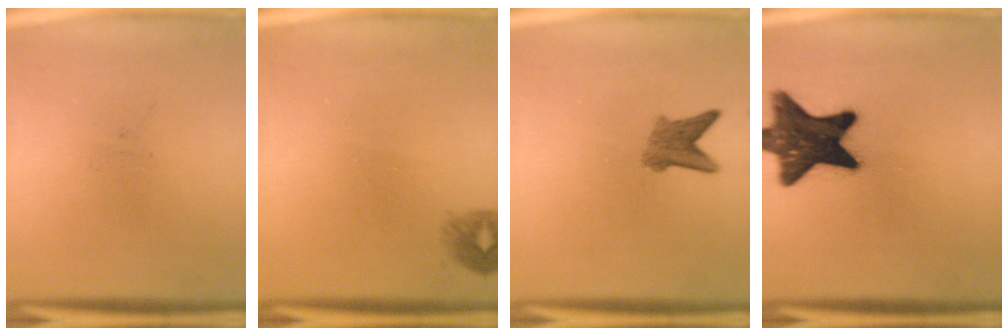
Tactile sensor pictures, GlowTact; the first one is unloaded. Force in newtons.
{"total": 1.2}
{"total": 3.7}
{"total": 15.8}